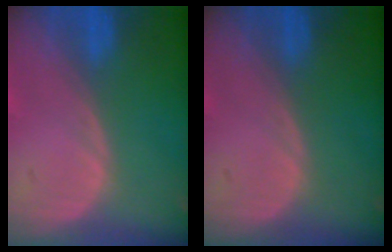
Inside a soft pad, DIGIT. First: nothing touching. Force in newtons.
{"total": 0.0}